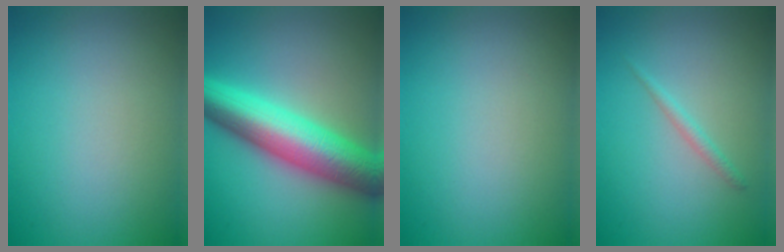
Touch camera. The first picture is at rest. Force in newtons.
{"total": 9.7, "press": 9.7, "slide": 0.1}
{"total": 0.0}
{"total": 1.0, "press": 1.0, "slide": 0.1}